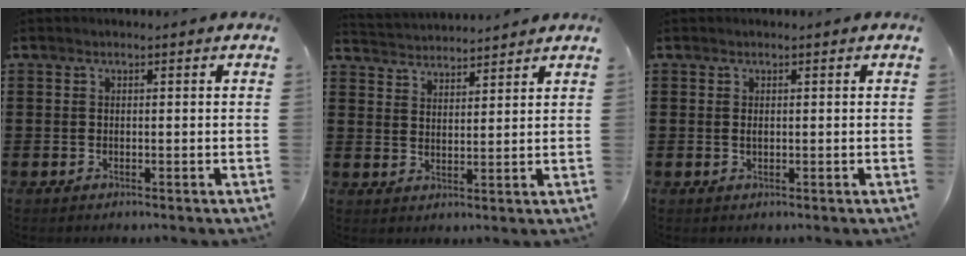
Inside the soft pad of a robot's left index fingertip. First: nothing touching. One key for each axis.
{"total": 3.0, "fx": 3.0, "fy": 0.1, "fz": -0.4, "tx": -0.005, "ty": -0.016, "tz": 0.053}
{"total": 0.8, "fx": 0.1, "fy": 0.3, "fz": 0.7, "tx": -0.016, "ty": -0.001, "tz": 0.002}